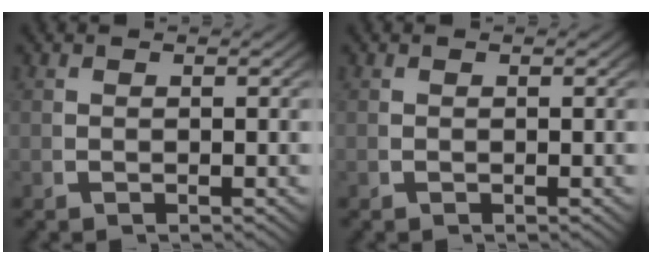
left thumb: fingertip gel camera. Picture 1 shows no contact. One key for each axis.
{"total": 0.0}